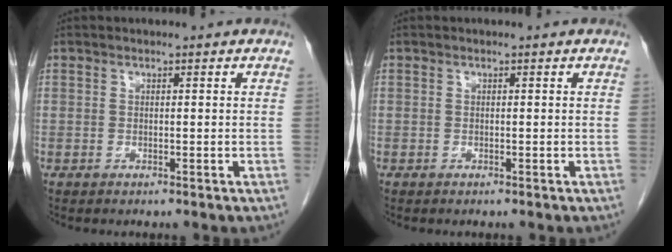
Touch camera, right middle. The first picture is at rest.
{"total": 0.0}